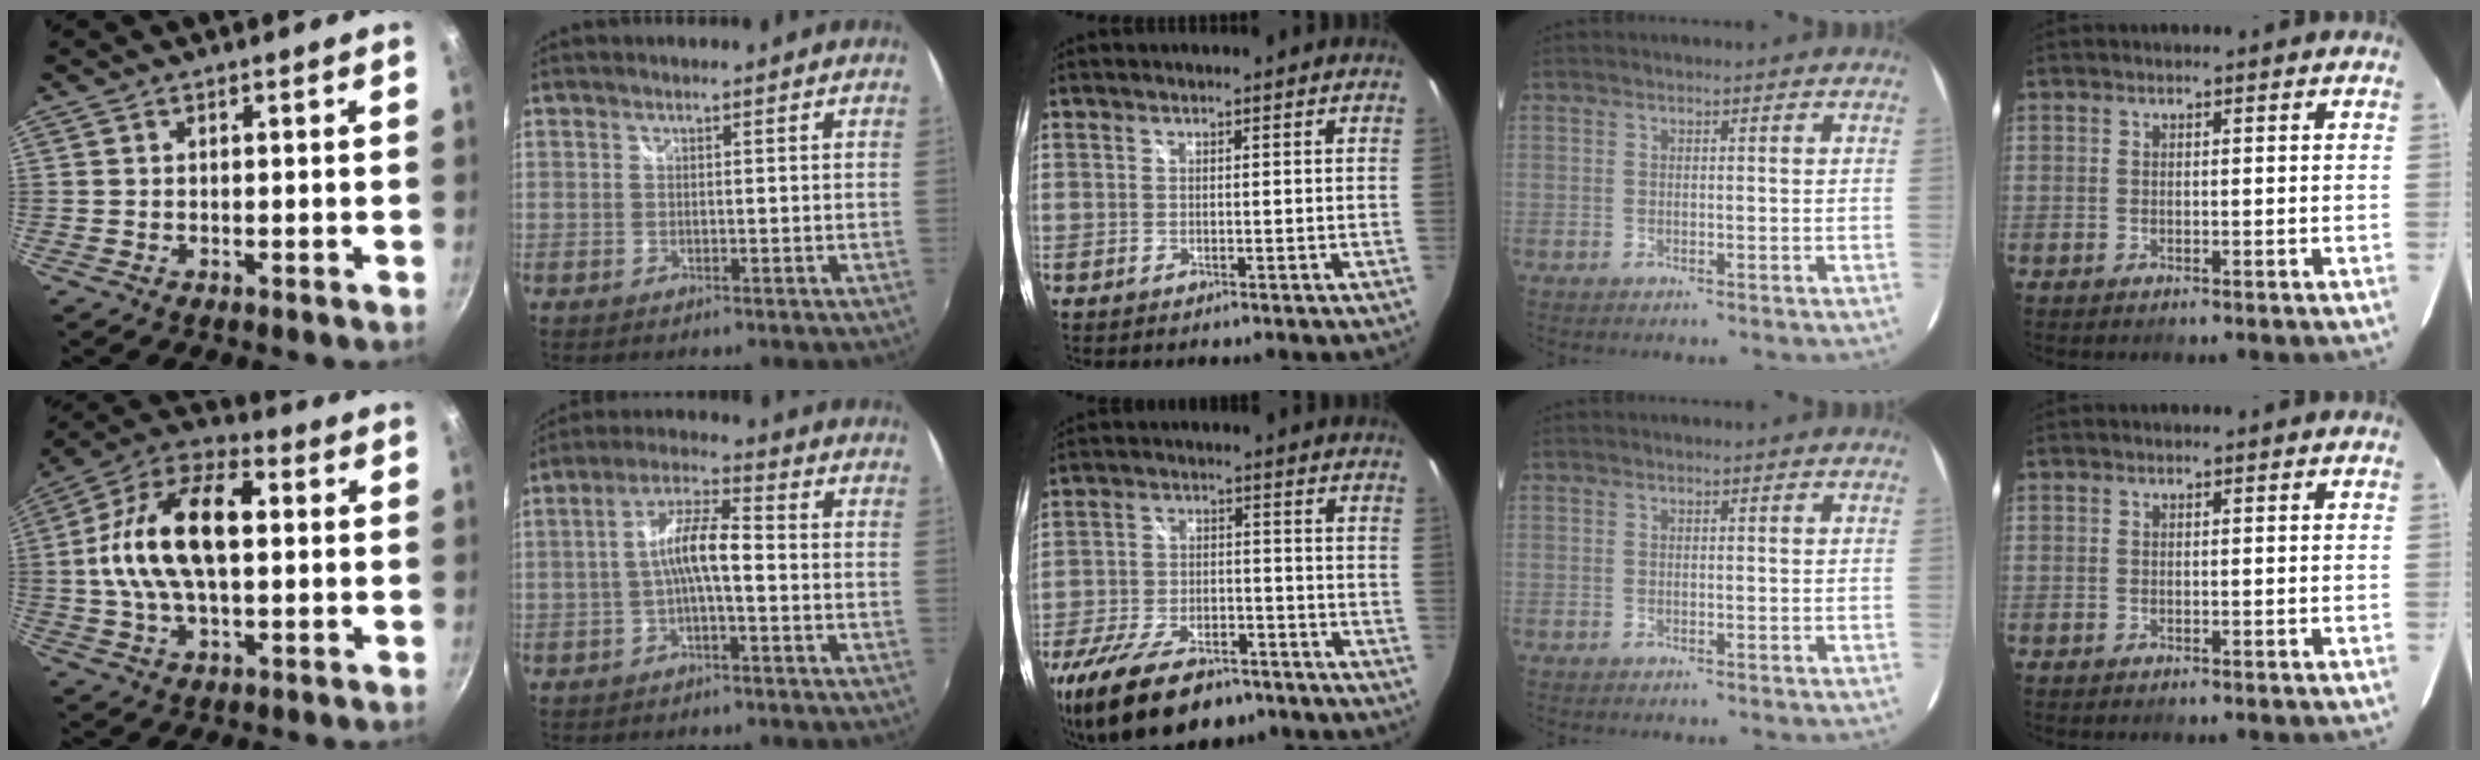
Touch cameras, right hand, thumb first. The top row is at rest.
{"thumb": {"total": 19.2, "force": [1.7, 10.5, 16.0], "torque": [-0.282, 0.033, 0.013]}, "index": {"total": 7.0, "force": [-1.6, 1.5, 6.7], "torque": [-0.138, 0.016, -0.030]}, "middle": {"total": 19.7, "force": [-14.0, 8.6, 10.8], "torque": [-0.231, -0.028, -0.223]}}